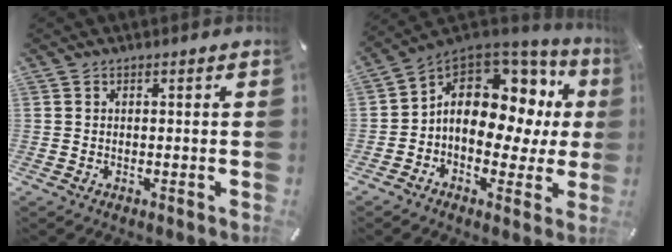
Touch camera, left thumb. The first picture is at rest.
{"total": 12.4, "force": [2.6, 9.1, 8.0], "torque": [-0.130, -0.026, 0.043]}